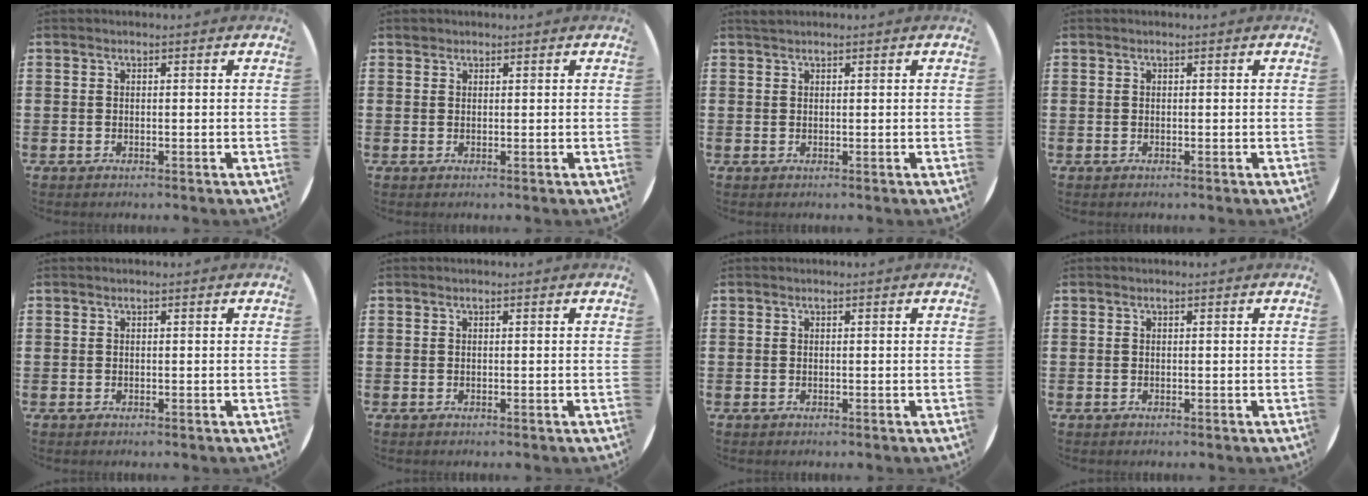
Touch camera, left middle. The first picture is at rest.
{"total": 0.7, "force": [0.6, 0.3, -0.1], "torque": [0.010, 0.000, 0.009]}
{"total": 0.6, "force": [0.6, 0.0, 0.0], "torque": [0.000, 0.002, 0.012]}
{"total": 0.0}
{"total": 0.0}
{"total": 0.0}
{"total": 0.0}
{"total": 0.0}